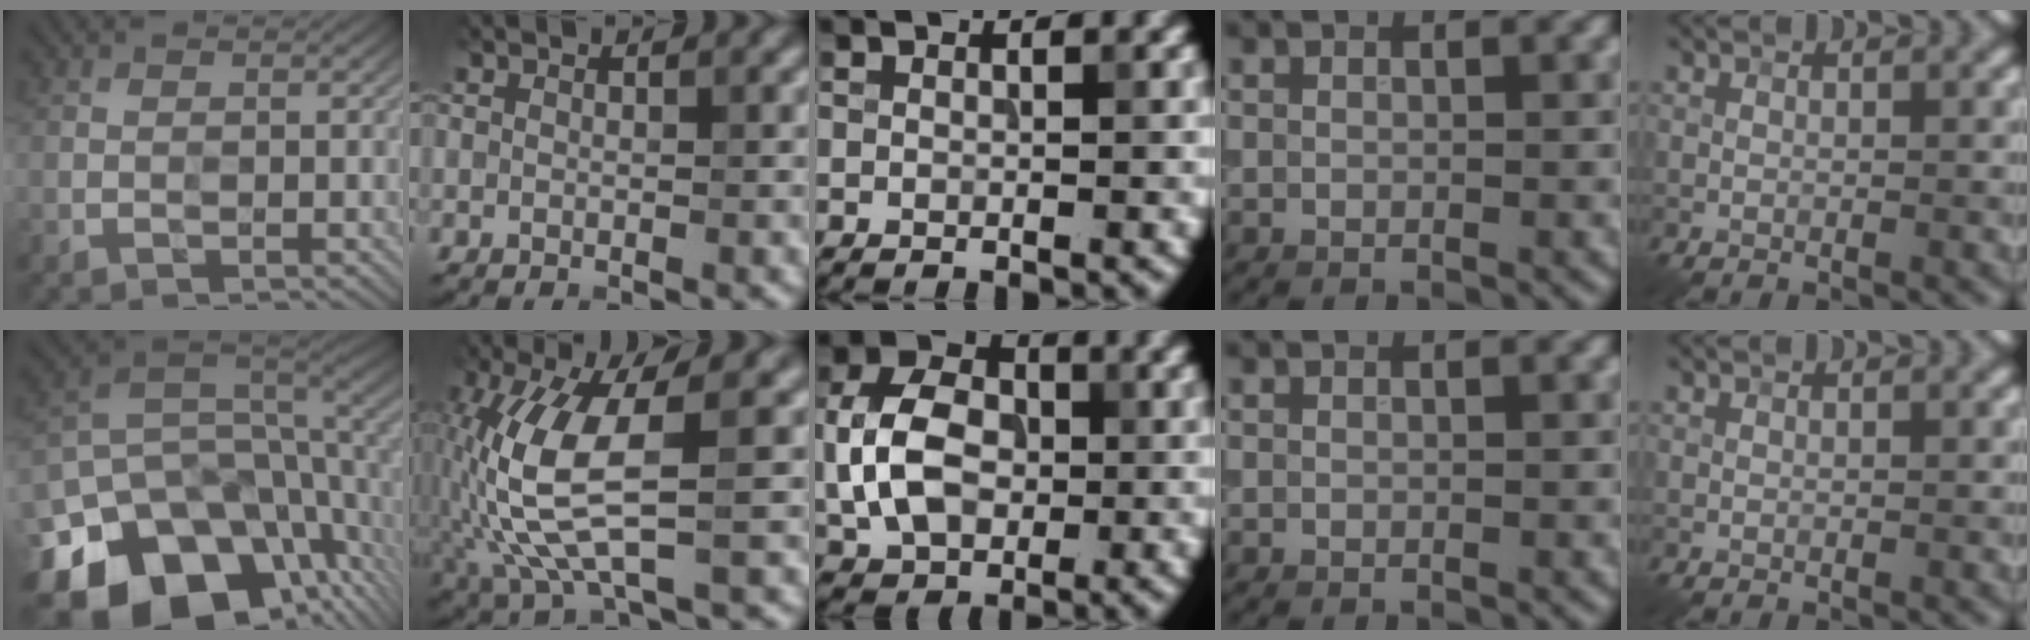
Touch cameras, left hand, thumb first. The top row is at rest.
{"thumb": {"total": 16.7, "force": [-8.0, 11.6, 8.9], "torque": [-0.210, -0.039, -0.116]}, "index": {"total": 8.9, "force": [-1.0, 2.6, 8.4], "torque": [-0.198, -0.003, -0.005]}, "middle": {"total": 7.3, "force": [-0.6, 5.4, 4.9], "torque": [-0.104, 0.012, -0.020]}}